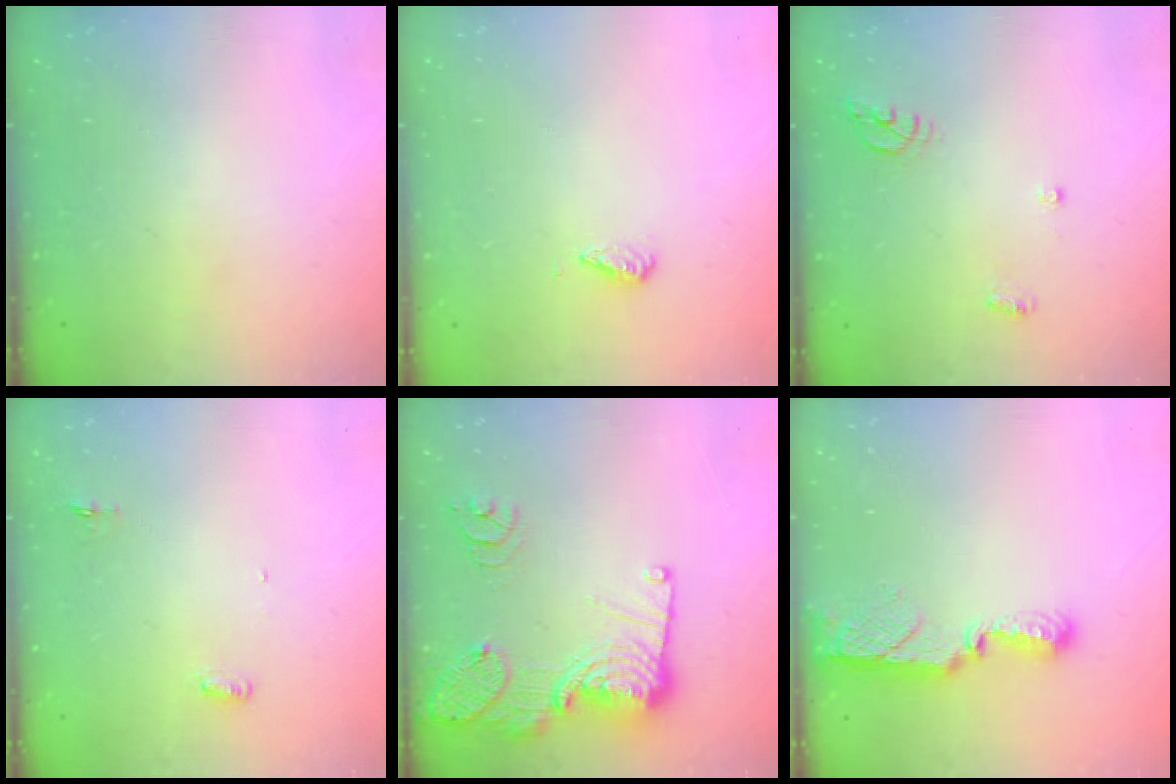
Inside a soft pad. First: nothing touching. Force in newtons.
{"total": 2.9, "press": 2.9, "slide": 0.4}
{"total": 6.5, "press": 6.5, "slide": 0.1}
{"total": 3.0, "press": 2.8, "slide": 0.9}
{"total": 18.4, "press": 18.3, "slide": 1.7}
{"total": 7.6, "press": 7.6, "slide": 0.2}